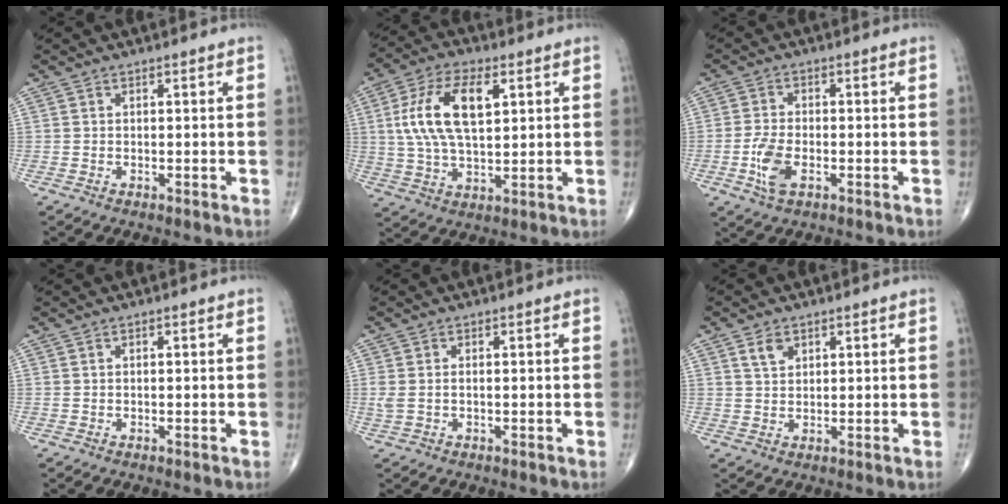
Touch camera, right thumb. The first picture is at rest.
{"total": 13.9, "force": [3.6, 6.7, 11.6], "torque": [-0.227, 0.002, 0.069]}
{"total": 5.9, "force": [-2.0, 2.8, 4.8], "torque": [-0.106, 0.005, -0.038]}
{"total": 0.0}
{"total": 2.1, "force": [-0.1, 1.2, 1.7], "torque": [-0.056, 0.003, -0.001]}
{"total": 3.1, "force": [1.7, 2.0, 1.7], "torque": [-0.023, -0.008, 0.034]}